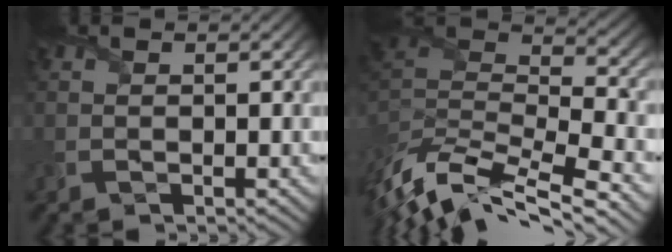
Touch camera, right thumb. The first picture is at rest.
{"total": 11.8, "force": [-7.4, 2.8, 8.7], "torque": [-0.189, 0.005, -0.129]}